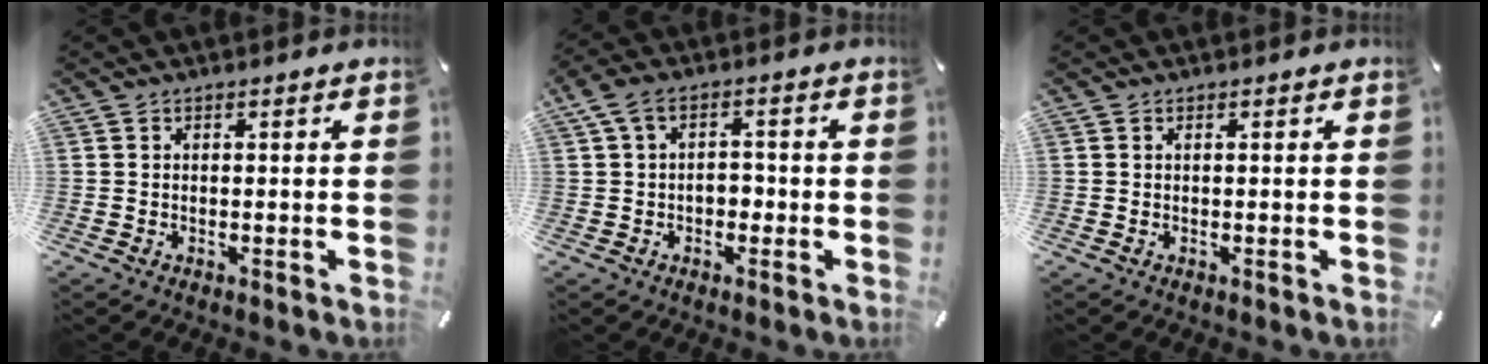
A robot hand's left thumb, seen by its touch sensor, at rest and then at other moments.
{"total": 5.8, "force": [-0.6, 4.4, 3.8], "torque": [-0.063, 0.014, -0.012]}
{"total": 0.0}